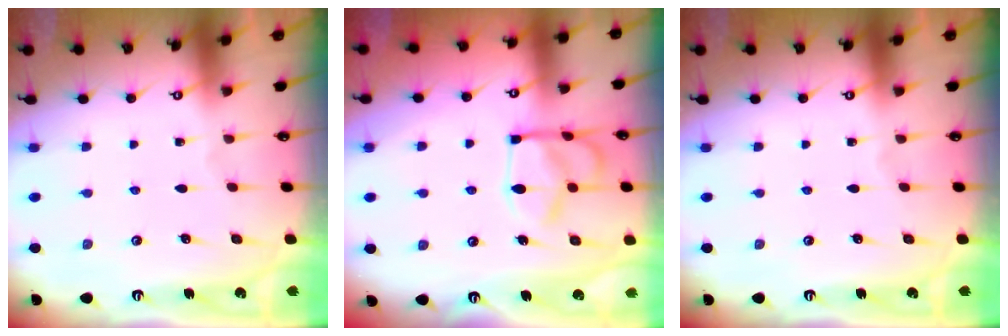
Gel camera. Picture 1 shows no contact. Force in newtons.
{"total": 11.8, "press": 11.8, "slide": 0.7}
{"total": 0.0}